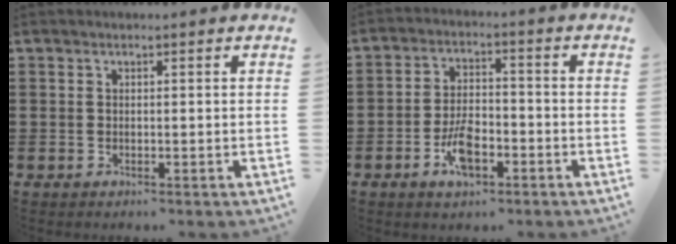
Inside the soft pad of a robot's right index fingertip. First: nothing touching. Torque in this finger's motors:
{"motor_torque": [0.94, 1.10, 0.22, 0.04]}